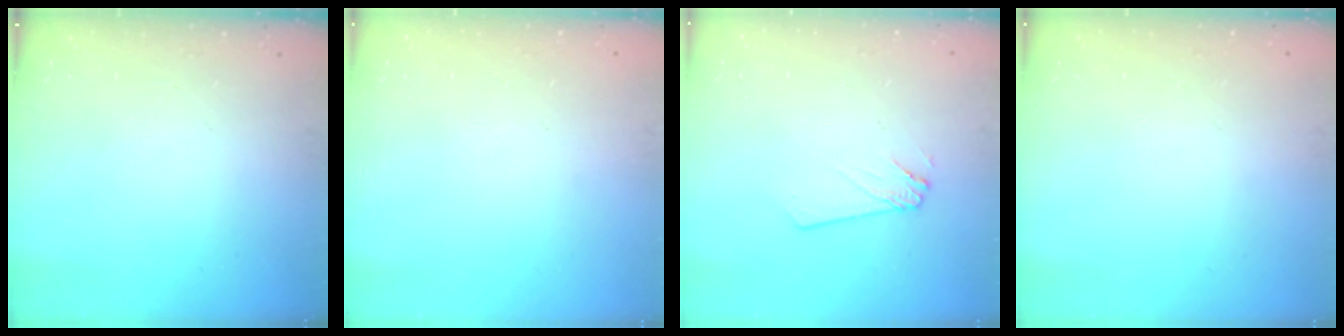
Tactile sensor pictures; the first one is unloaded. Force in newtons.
{"total": 0.0}
{"total": 2.4, "press": 2.4, "slide": 0.2}
{"total": 0.0}